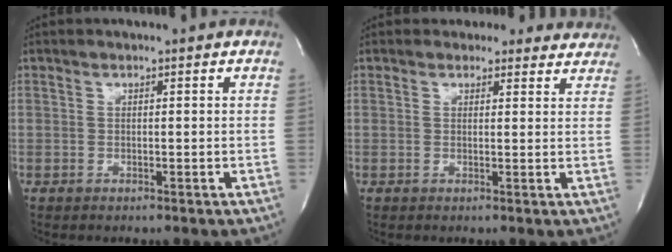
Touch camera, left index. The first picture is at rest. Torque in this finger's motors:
{"motor_torque": [1.00, -1.00, 0.50, 0.05]}